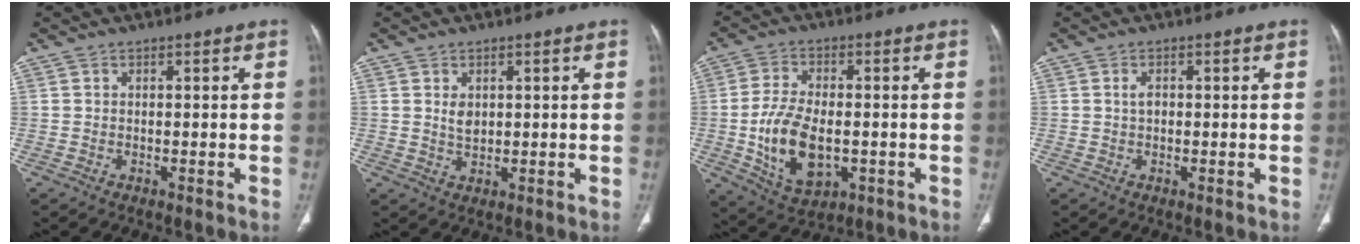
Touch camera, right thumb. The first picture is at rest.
{"total": 2.6, "force": [0.8, 1.8, 1.8], "torque": [-0.024, -0.008, 0.020]}
{"total": 12.4, "force": [-2.0, 7.1, 10.0], "torque": [-0.179, 0.001, -0.025]}
{"total": 1.5, "force": [0.1, 0.8, 1.2], "torque": [-0.022, 0.000, 0.000]}